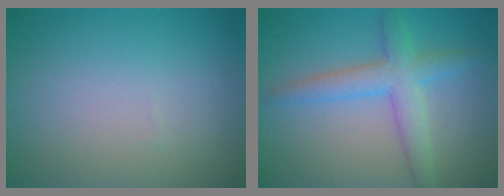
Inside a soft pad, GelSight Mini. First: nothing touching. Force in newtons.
{"total": 4.3, "press": 4.3, "slide": 0.1}